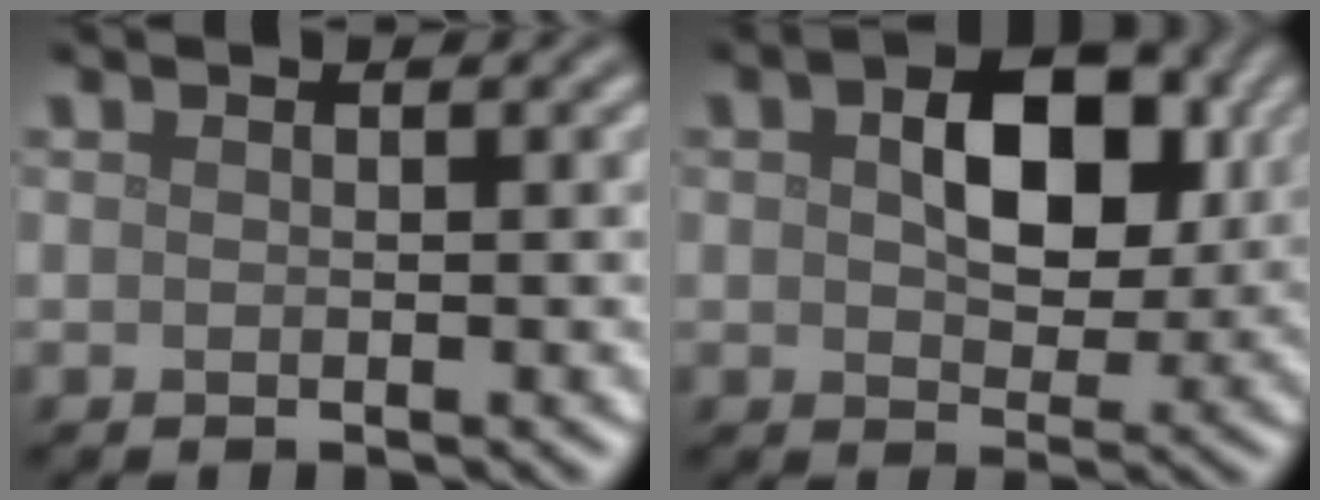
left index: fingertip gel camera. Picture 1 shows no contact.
{"total": 7.3, "force": [1.4, 4.5, 5.6], "torque": [-0.089, 0.000, 0.018]}